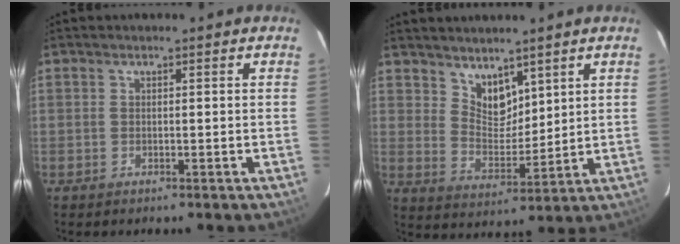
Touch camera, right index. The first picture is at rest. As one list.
[{"total": 6.8, "force": [5.1, 3.6, 2.6], "torque": [-0.035, -0.003, 0.099]}]